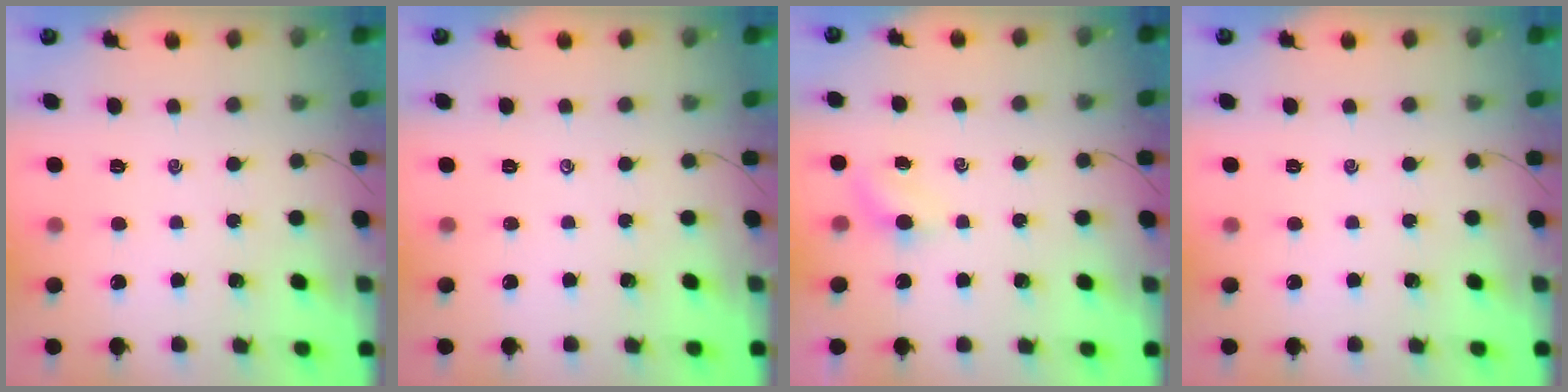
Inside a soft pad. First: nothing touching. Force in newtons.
{"total": 0.0}
{"total": 3.4, "press": 3.2, "slide": 1.1}
{"total": 0.0}